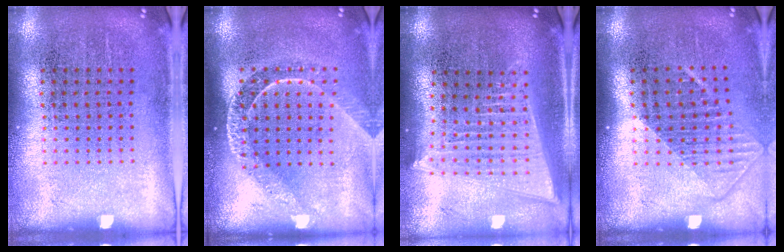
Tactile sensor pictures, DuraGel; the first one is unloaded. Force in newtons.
{"total": 1.8, "press": 1.5, "slide": 1.0}
{"total": 2.1, "press": 1.8, "slide": 1.1}
{"total": 1.3, "press": 1.1, "slide": 0.8}